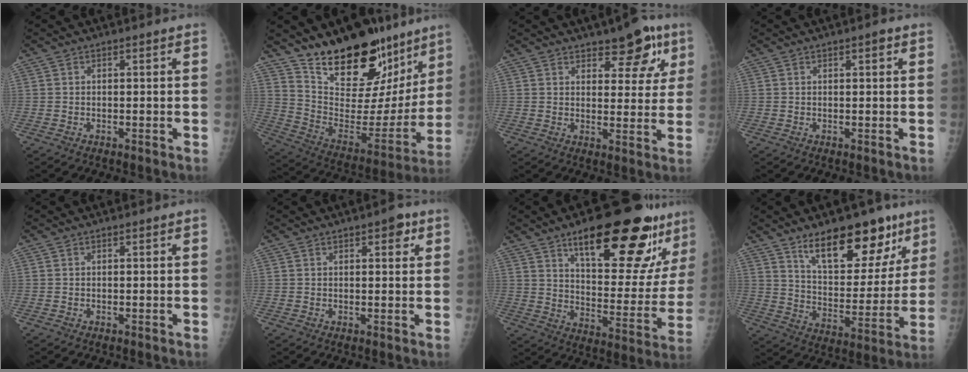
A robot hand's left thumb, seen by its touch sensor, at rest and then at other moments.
{"total": 25.9, "force": [18.1, 12.3, 13.8], "torque": [-0.168, -0.097, 0.293]}
{"total": 8.8, "force": [5.4, 4.2, 5.6], "torque": [-0.036, -0.026, 0.071]}
{"total": 1.1, "force": [0.5, 0.4, 0.9], "torque": [-0.010, 0.001, 0.007]}
{"total": 0.0}
{"total": 3.0, "force": [1.5, 1.3, 2.2], "torque": [-0.018, -0.002, 0.016]}
{"total": 25.6, "force": [15.8, 8.1, 18.4], "torque": [-0.216, -0.062, 0.235]}
{"total": 18.8, "force": [11.8, 8.8, 11.7], "torque": [-0.113, -0.070, 0.189]}